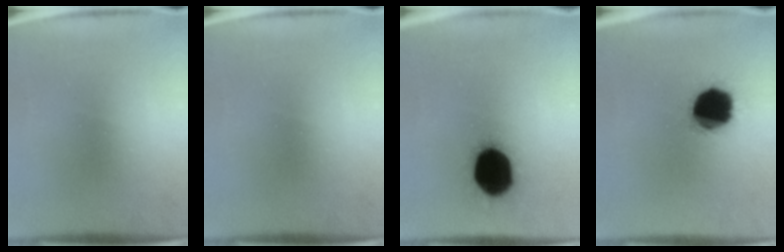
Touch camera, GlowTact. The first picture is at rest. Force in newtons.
{"total": 0.0}
{"total": 19.2}
{"total": 16.9}